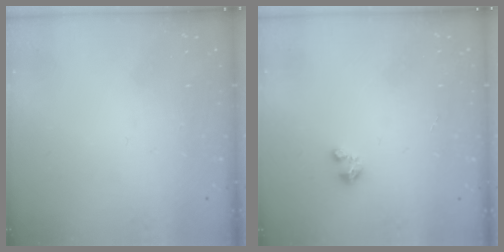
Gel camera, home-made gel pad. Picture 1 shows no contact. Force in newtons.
{"total": 1.5, "press": 1.5, "slide": 0.1}